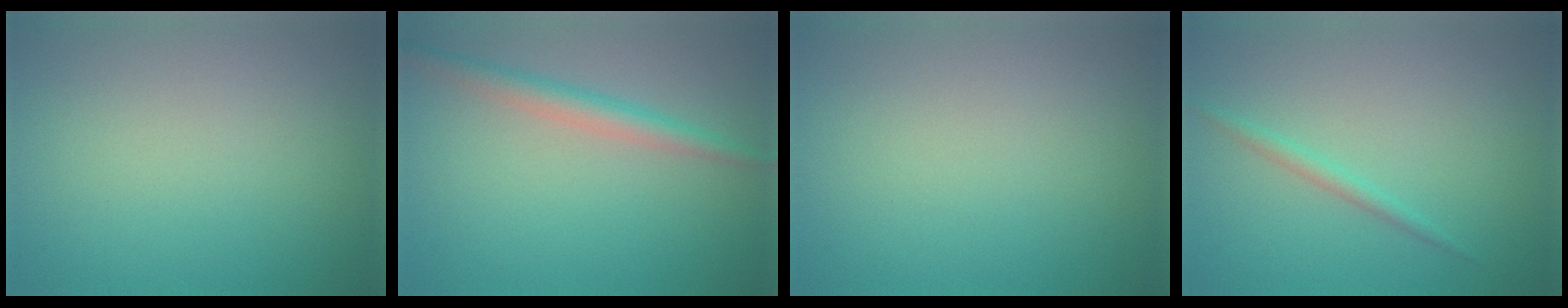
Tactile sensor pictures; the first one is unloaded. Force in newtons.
{"total": 2.6, "press": 2.6, "slide": 0.0}
{"total": 0.0}
{"total": 1.2, "press": 1.2, "slide": 0.1}